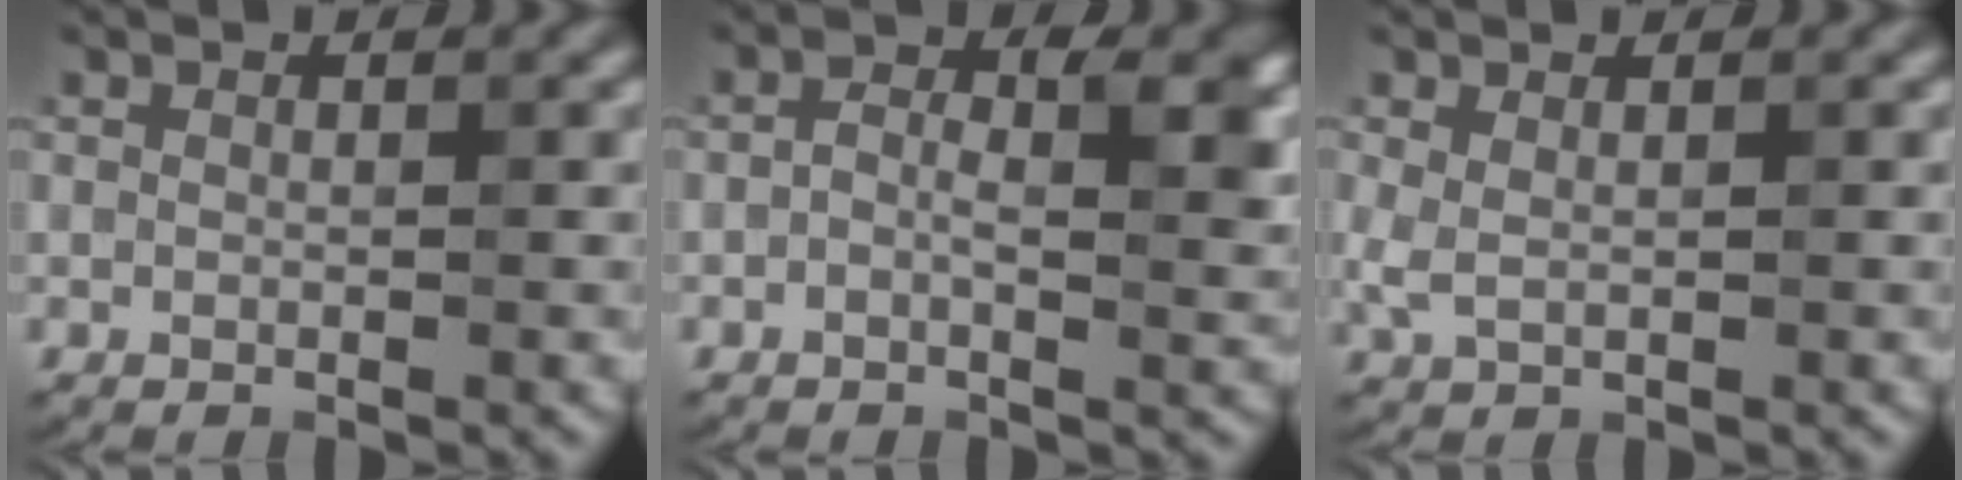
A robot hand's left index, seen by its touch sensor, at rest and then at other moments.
{"total": 4.3, "force": [-0.2, 2.2, 3.7], "torque": [-0.058, 0.000, -0.009]}
{"total": 1.5, "force": [0.4, 0.8, 1.2], "torque": [-0.031, 0.001, 0.010]}